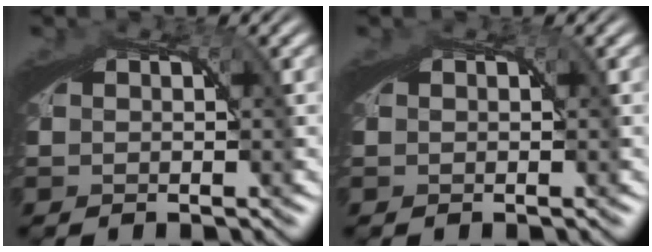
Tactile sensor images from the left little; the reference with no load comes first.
{"total": 0.0}